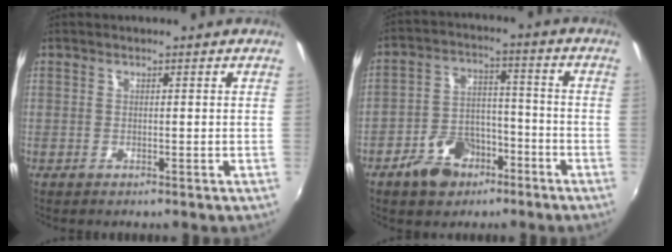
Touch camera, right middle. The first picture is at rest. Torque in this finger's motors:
{"motor_torque": [0.66, -0.61, 0.31, 0.09]}